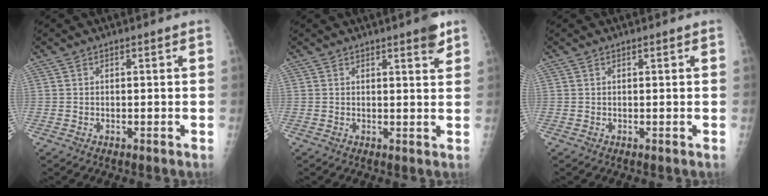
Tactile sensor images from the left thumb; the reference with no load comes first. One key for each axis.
{"total": 3.4, "fx": 2.3, "fy": 0.6, "fz": 2.5, "tx": -0.027, "ty": -0.013, "tz": 0.028}
{"total": 0.0}